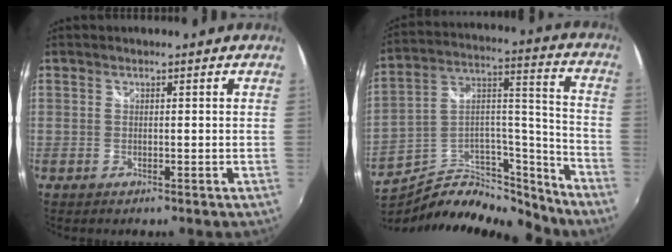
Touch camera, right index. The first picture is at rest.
{"total": 18.4, "force": [-16.4, 5.9, 6.0], "torque": [-0.097, 0.045, -0.275]}